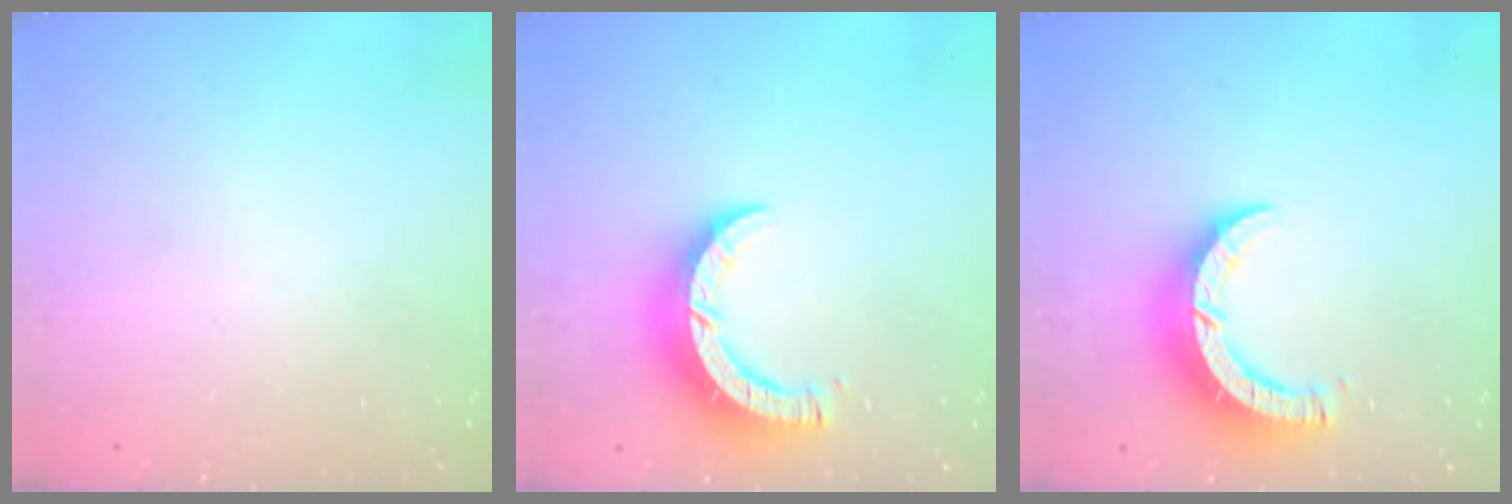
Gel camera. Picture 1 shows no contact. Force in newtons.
{"total": 9.3, "press": 9.3, "slide": 0.8}
{"total": 9.3, "press": 9.3, "slide": 0.8}